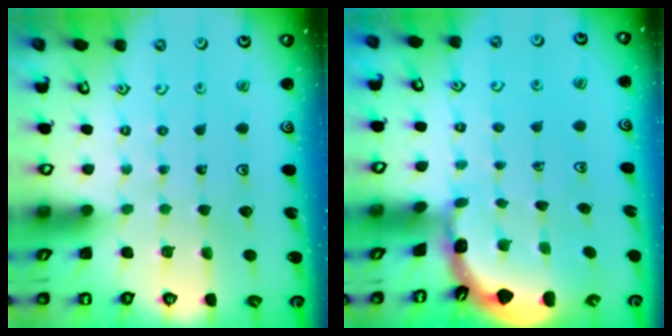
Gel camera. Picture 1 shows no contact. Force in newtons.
{"total": 1.8, "press": 1.8, "slide": 0.1}